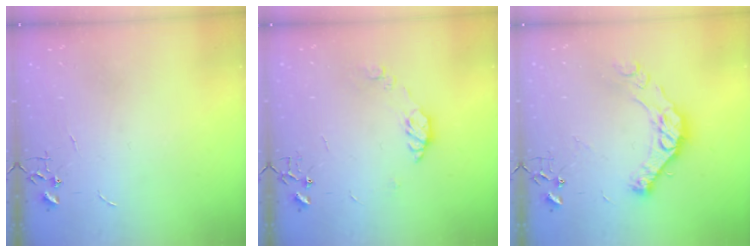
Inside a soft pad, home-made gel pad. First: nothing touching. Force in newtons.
{"total": 7.6, "press": 7.6, "slide": 0.4}
{"total": 15.5, "press": 15.4, "slide": 1.7}